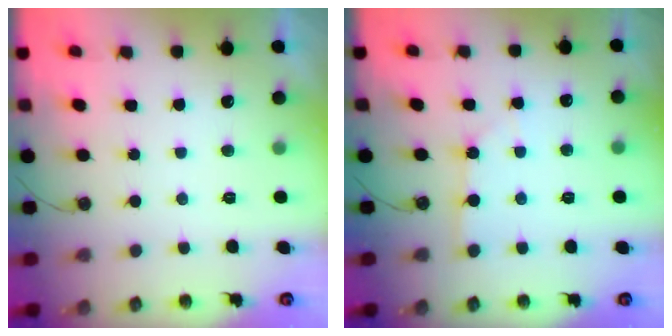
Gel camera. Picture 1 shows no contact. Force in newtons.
{"total": 1.9, "press": 1.9, "slide": 0.1}